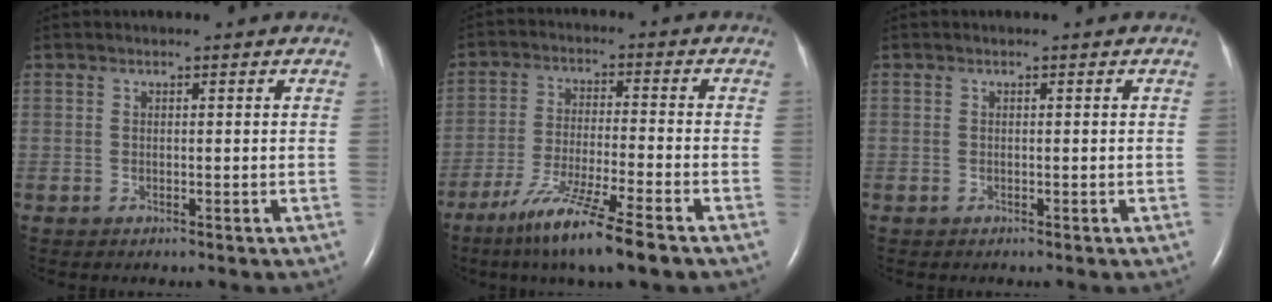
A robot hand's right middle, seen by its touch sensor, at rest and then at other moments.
{"total": 11.5, "force": [-7.8, -0.4, 8.4], "torque": [-0.163, -0.038, -0.138]}
{"total": 0.0}